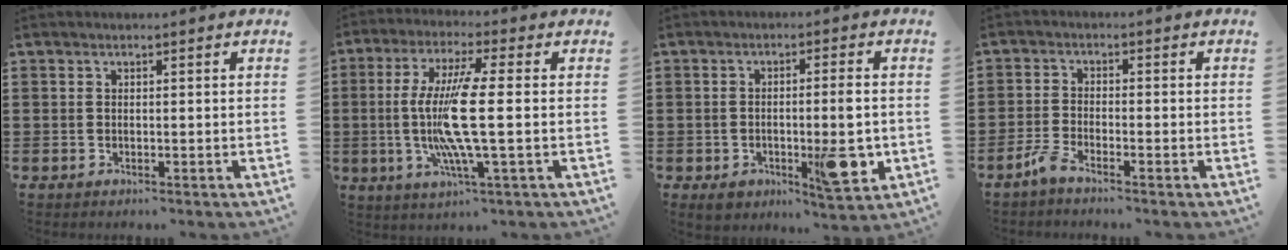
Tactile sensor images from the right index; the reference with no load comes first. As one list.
[{"total": 10.6, "force": [-0.8, 0.0, 10.5], "torque": [-0.221, -0.025, -0.026]}, {"total": 8.9, "force": [-1.9, 2.9, 8.2], "torque": [-0.121, -0.005, -0.026]}, {"total": 2.7, "force": [-2.2, 0.1, 1.5], "torque": [-0.049, -0.004, -0.049]}]